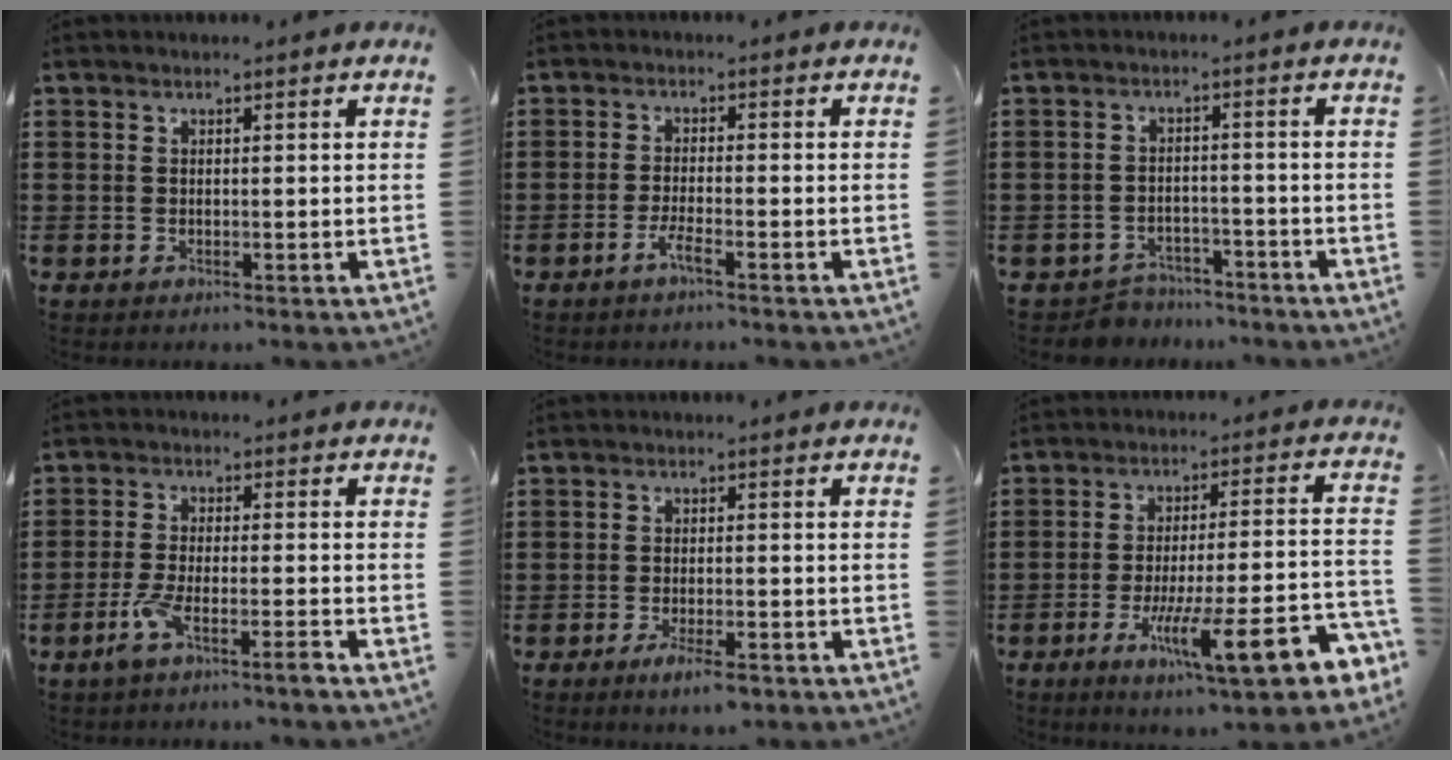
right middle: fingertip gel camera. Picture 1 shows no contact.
{"total": 2.8, "force": [-1.8, 0.1, 2.2], "torque": [-0.046, -0.003, -0.033]}
{"total": 3.6, "force": [-3.6, 0.7, -0.2], "torque": [-0.007, 0.000, -0.076]}
{"total": 5.0, "force": [-3.4, 0.3, 3.6], "torque": [-0.086, -0.012, -0.066]}
{"total": 3.8, "force": [-2.3, 0.6, 2.9], "torque": [-0.053, -0.003, -0.041]}
{"total": 13.1, "force": [-6.9, 2.0, 10.9], "torque": [-0.160, -0.010, -0.119]}